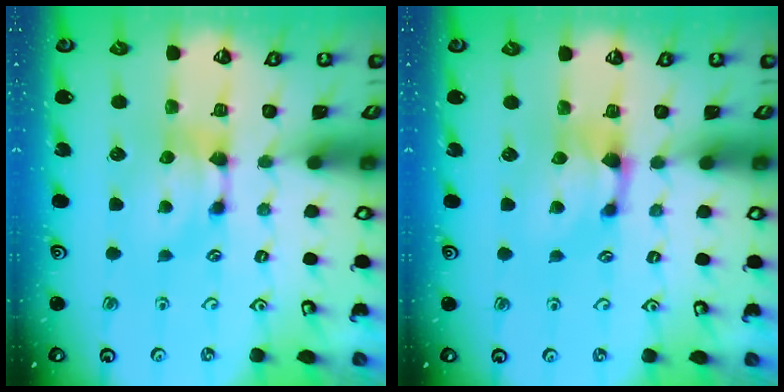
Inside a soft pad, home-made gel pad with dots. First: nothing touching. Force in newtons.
{"total": 1.0, "press": 0.5, "slide": 0.8}